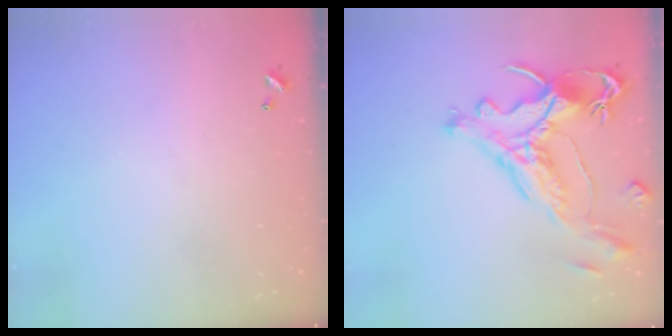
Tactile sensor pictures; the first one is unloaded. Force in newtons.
{"total": 2.1, "press": 1.6, "slide": 1.3}